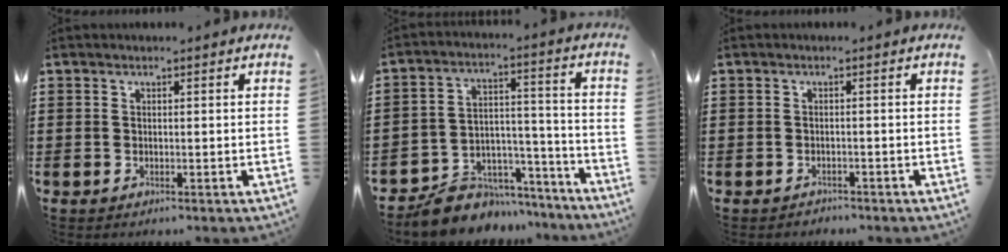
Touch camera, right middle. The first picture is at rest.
{"total": 7.4, "force": [-6.6, 3.2, 0.8], "torque": [-0.024, 0.027, -0.126]}
{"total": 1.0, "force": [-1.0, 0.3, 0.0], "torque": [-0.004, 0.002, -0.022]}